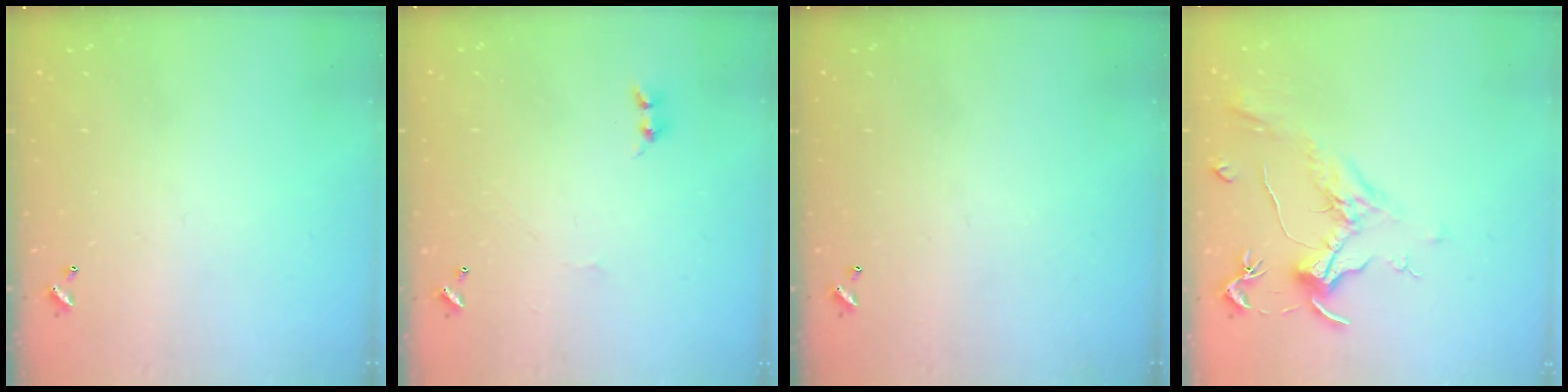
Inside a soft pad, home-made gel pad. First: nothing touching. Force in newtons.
{"total": 1.7, "press": 1.6, "slide": 0.5}
{"total": 0.0}
{"total": 1.9, "press": 1.7, "slide": 0.9}